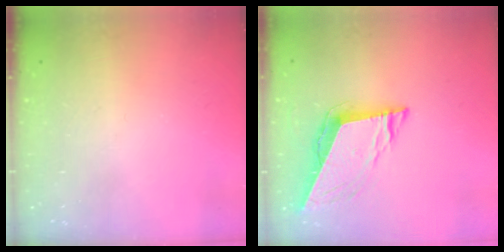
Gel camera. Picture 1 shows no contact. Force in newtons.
{"total": 10.4, "press": 9.8, "slide": 3.5}